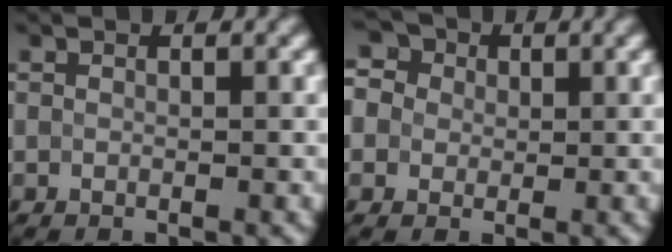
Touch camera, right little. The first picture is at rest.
{"total": 7.1, "force": [2.9, 5.6, 3.2], "torque": [-0.051, 0.040, 0.014]}